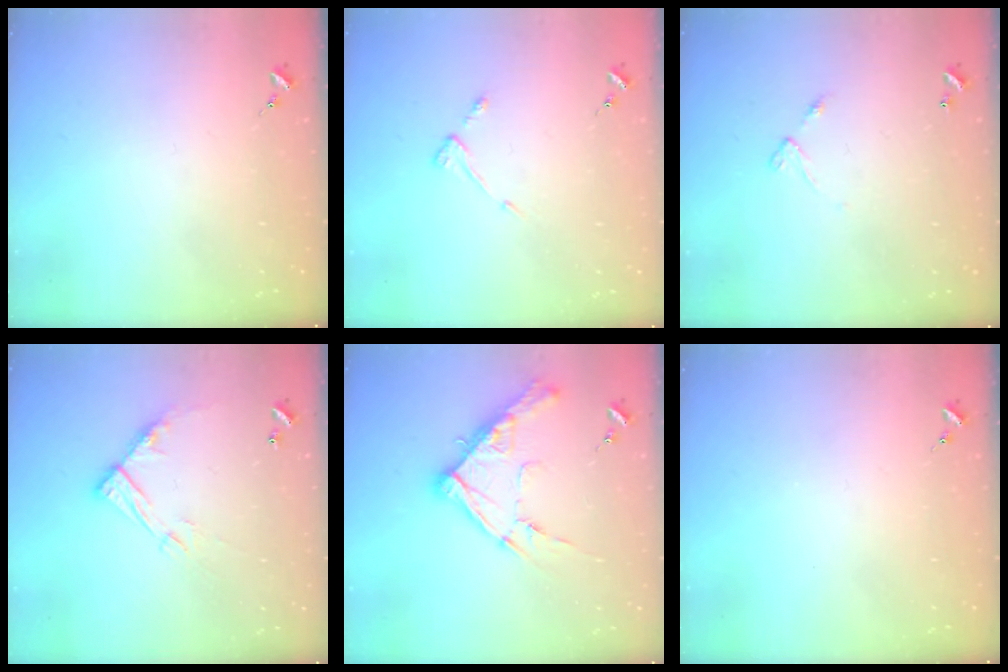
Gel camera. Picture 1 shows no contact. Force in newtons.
{"total": 4.2, "press": 4.1, "slide": 0.7}
{"total": 5.1, "press": 5.1, "slide": 0.4}
{"total": 12.8, "press": 12.8, "slide": 0.7}
{"total": 15.5, "press": 15.4, "slide": 1.5}
{"total": 0.0}